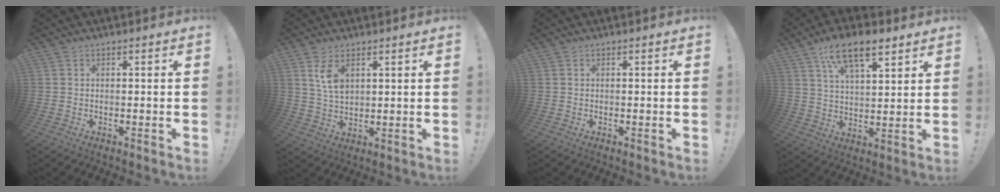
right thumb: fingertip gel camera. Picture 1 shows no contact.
{"total": 6.8, "force": [3.4, 3.5, 4.8], "torque": [-0.083, -0.019, 0.057]}
{"total": 0.0}
{"total": 12.8, "force": [7.9, 5.3, 8.6], "torque": [-0.143, -0.030, 0.140]}